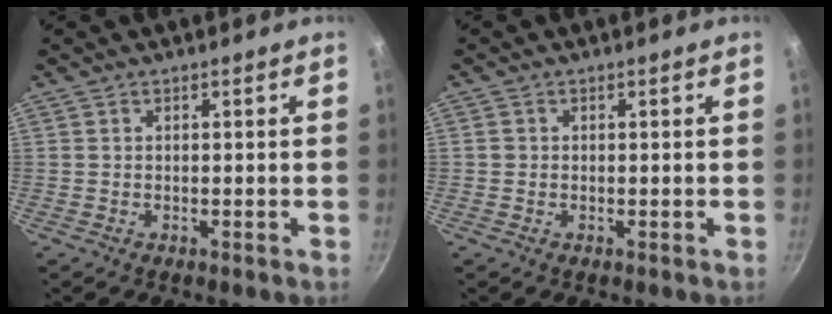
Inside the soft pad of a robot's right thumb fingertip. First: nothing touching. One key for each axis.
{"total": 0.9, "fx": -0.1, "fy": 0.9, "fz": 0.2, "tx": -0.002, "ty": 0.003, "tz": -0.002}